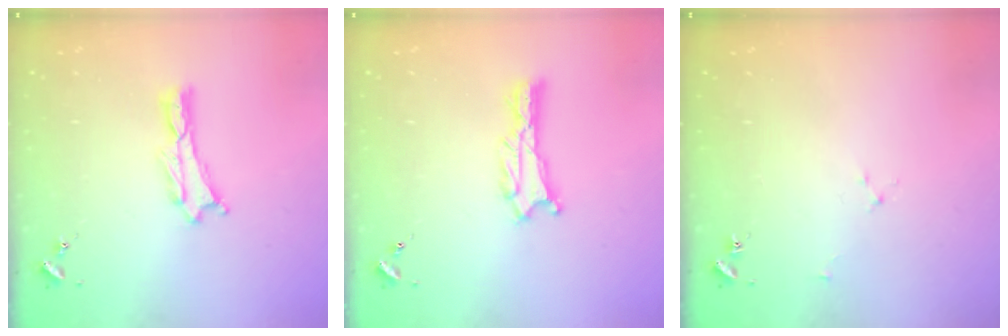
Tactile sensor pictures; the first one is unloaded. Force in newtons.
{"total": 0.7, "press": 0.7, "slide": 0.1}
{"total": 1.9, "press": 1.9, "slide": 0.3}